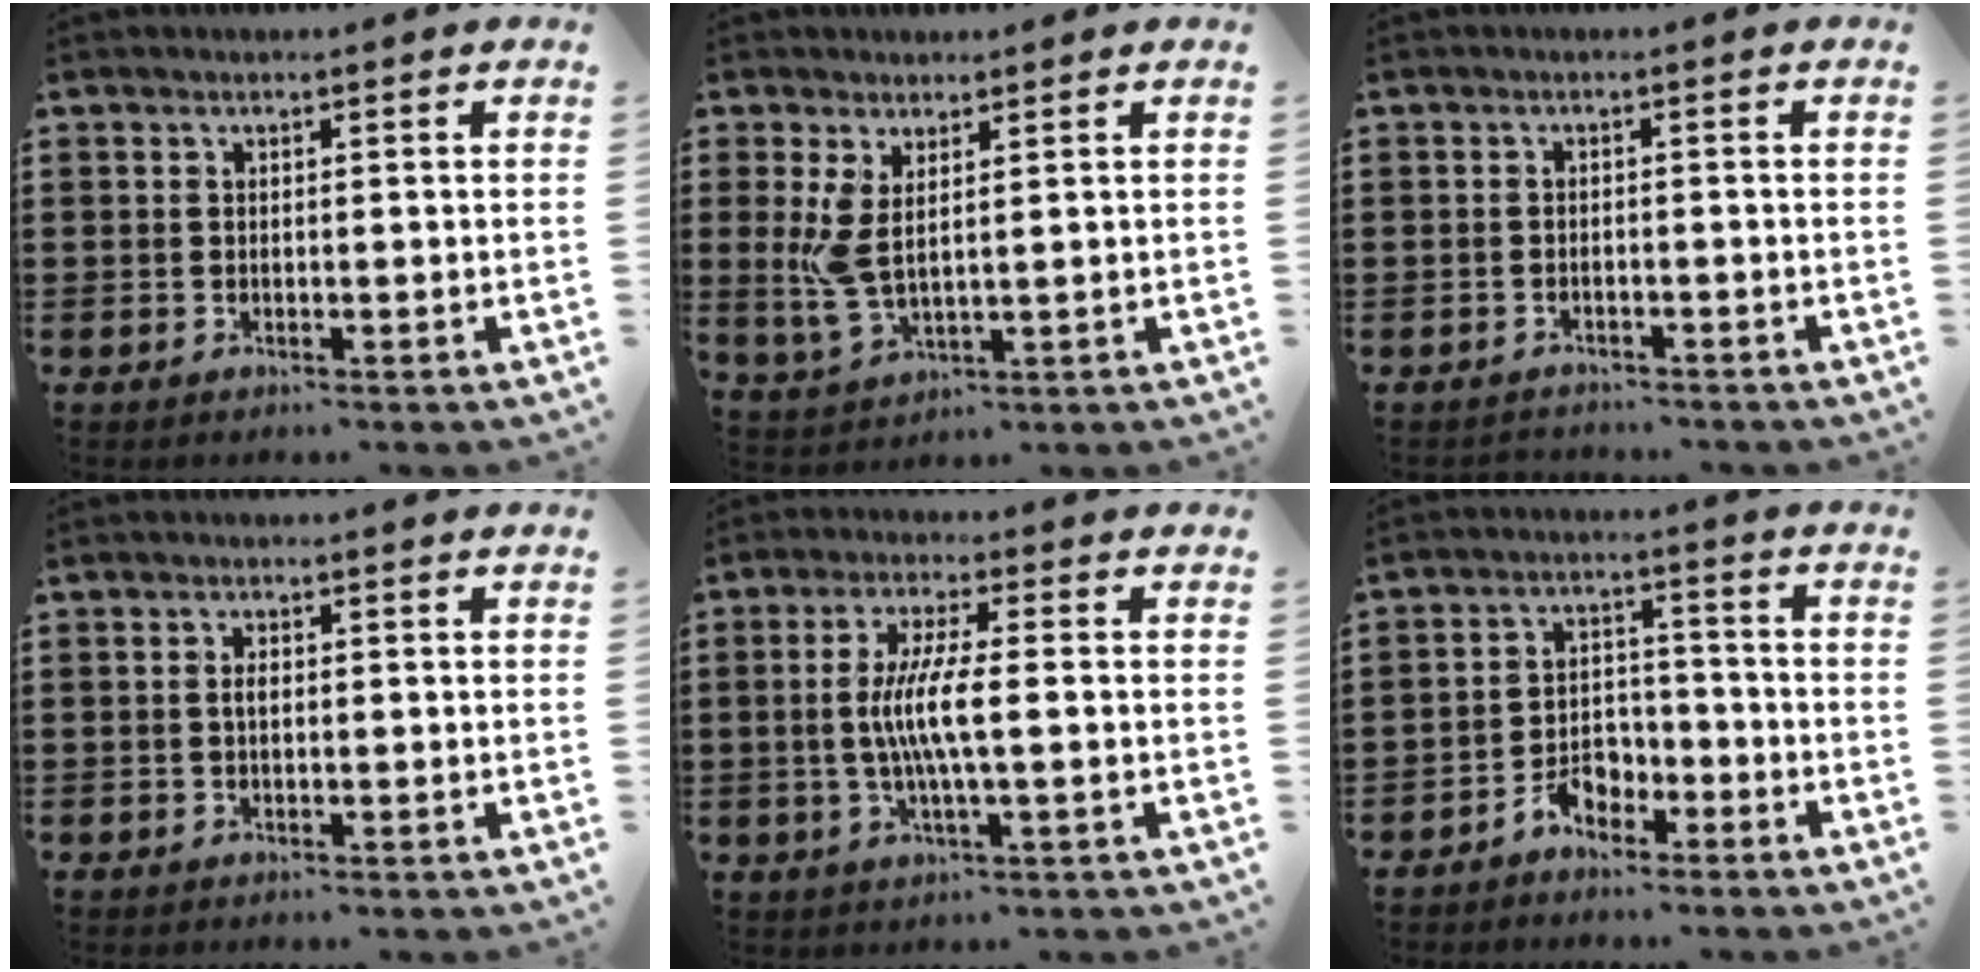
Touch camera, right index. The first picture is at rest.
{"total": 5.2, "force": [1.9, 1.6, 4.5], "torque": [-0.122, -0.012, 0.028]}
{"total": 1.2, "force": [-1.2, 0.3, -0.1], "torque": [-0.002, 0.002, -0.026]}
{"total": 1.4, "force": [0.0, 0.6, 1.2], "torque": [-0.026, 0.003, -0.001]}
{"total": 6.8, "force": [-0.5, 0.8, 6.7], "torque": [-0.140, -0.010, -0.020]}
{"total": 4.5, "force": [-3.4, 2.5, 1.5], "torque": [-0.034, 0.014, -0.069]}